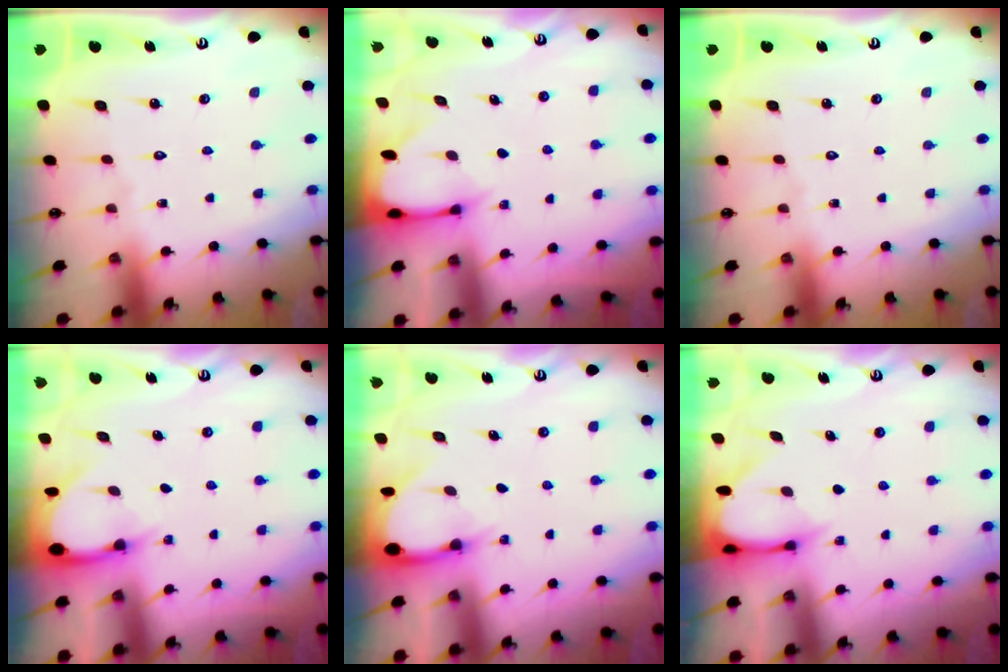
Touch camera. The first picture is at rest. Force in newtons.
{"total": 2.6, "press": 2.5, "slide": 0.4}
{"total": 0.0}
{"total": 3.7, "press": 3.7, "slide": 0.2}
{"total": 3.3, "press": 3.3, "slide": 0.2}
{"total": 3.4, "press": 3.4, "slide": 0.3}